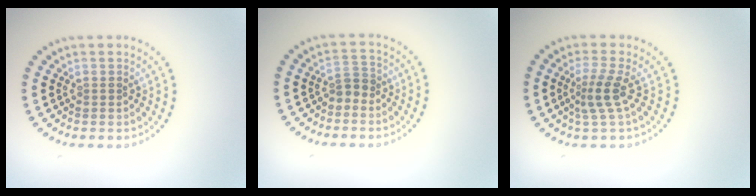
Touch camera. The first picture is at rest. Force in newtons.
{"total": 1.3, "press": 1.0, "slide": 0.8}
{"total": 2.4, "press": 1.7, "slide": 1.7}